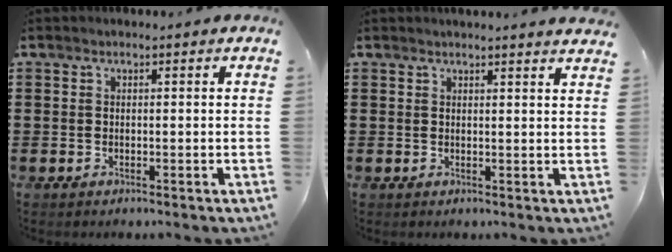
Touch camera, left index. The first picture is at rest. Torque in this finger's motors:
{"motor_torque": [1.17, -0.97, -0.03, 0.00]}